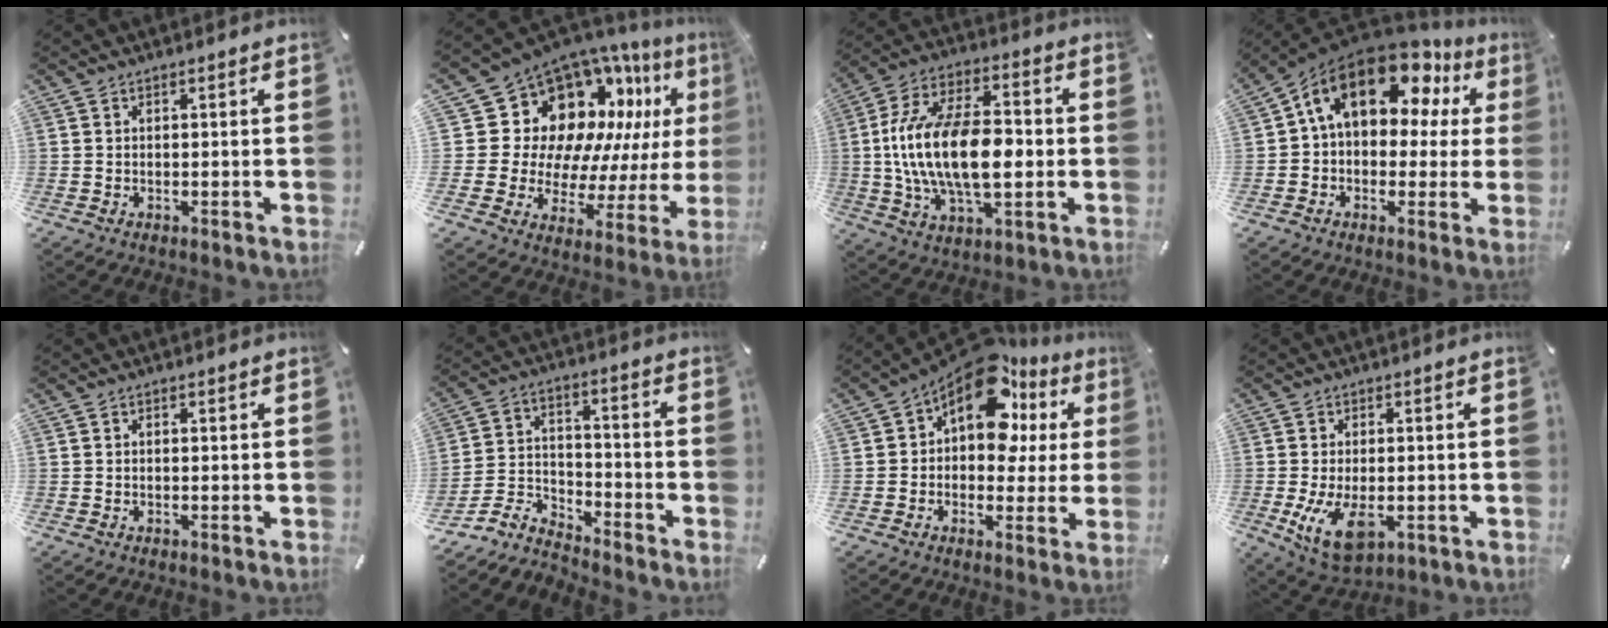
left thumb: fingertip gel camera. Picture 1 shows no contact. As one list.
[{"total": 17.5, "force": [9.4, 12.5, 7.9], "torque": [-0.126, -0.111, 0.186]}, {"total": 20.0, "force": [-1.4, 10.8, 16.7], "torque": [-0.351, 0.005, -0.026]}, {"total": 18.2, "force": [8.1, 11.3, 11.7], "torque": [-0.192, -0.038, 0.140]}, {"total": 0.0}, {"total": 9.4, "force": [-7.9, 4.3, 2.6], "torque": [-0.042, 0.033, -0.150]}, {"total": 17.3, "force": [8.9, 9.9, 11.1], "torque": [-0.168, -0.059, 0.157]}, {"total": 8.9, "force": [-1.8, 5.1, 7.1], "torque": [-0.142, -0.014, -0.030]}]